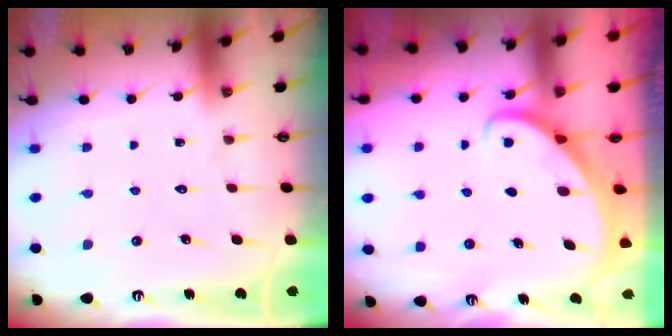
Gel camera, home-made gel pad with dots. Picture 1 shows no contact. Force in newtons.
{"total": 2.5, "press": 2.5, "slide": 0.3}